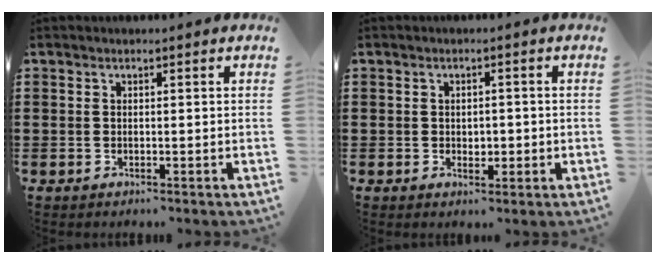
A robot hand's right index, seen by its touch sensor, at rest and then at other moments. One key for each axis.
{"total": 1.7, "fx": -0.3, "fy": 1.2, "fz": 1.1, "tx": -0.024, "ty": 0.005, "tz": -0.007}